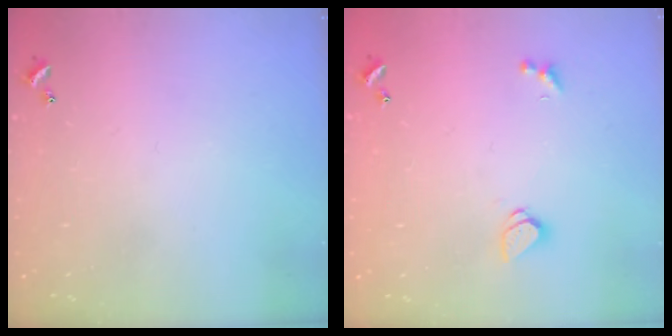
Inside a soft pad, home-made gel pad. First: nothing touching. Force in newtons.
{"total": 1.3, "press": 1.2, "slide": 0.4}